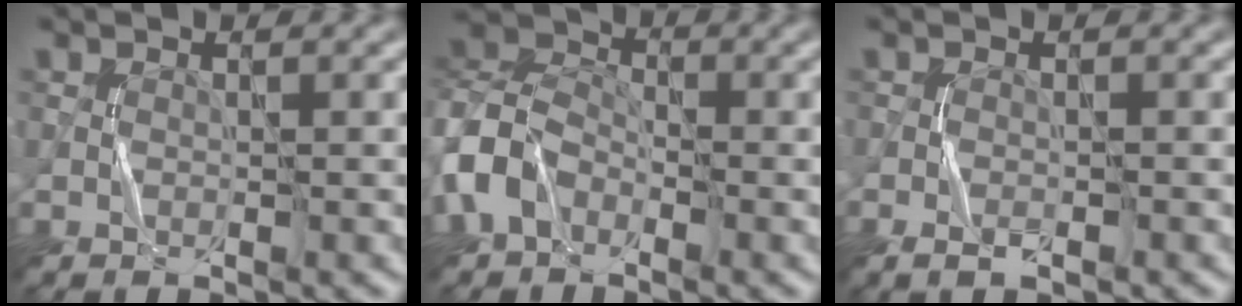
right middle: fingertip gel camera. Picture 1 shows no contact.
{"total": 6.0, "force": [-2.7, 4.1, 3.3], "torque": [-0.076, 0.008, -0.073]}
{"total": 1.8, "force": [-1.1, 0.7, 1.2], "torque": [-0.023, -0.003, -0.021]}